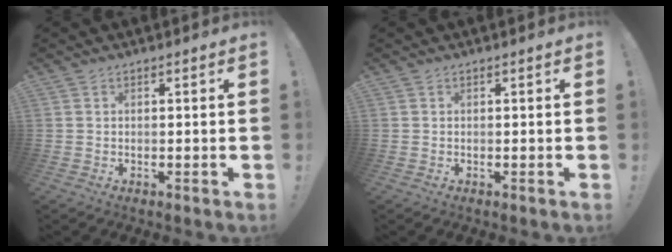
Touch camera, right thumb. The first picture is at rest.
{"total": 0.0}